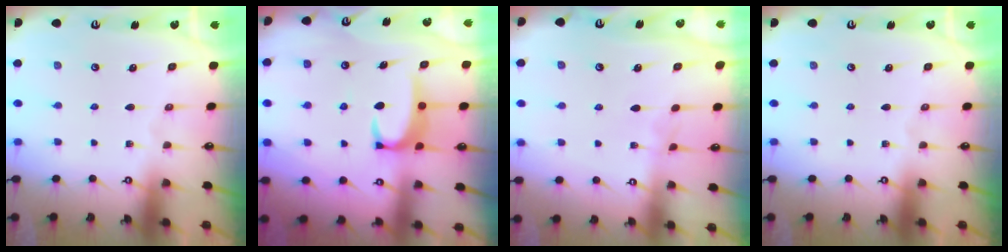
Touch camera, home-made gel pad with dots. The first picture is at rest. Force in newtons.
{"total": 3.4, "press": 3.4, "slide": 0.3}
{"total": 3.0, "press": 3.0, "slide": 0.3}
{"total": 0.0}